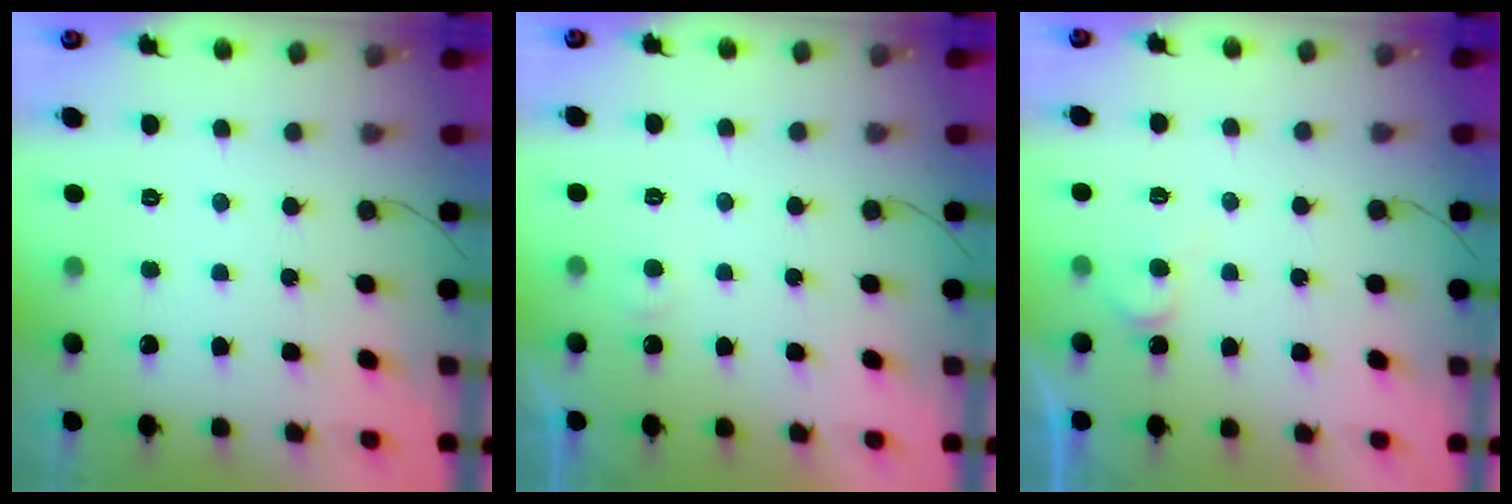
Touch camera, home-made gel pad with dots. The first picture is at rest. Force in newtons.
{"total": 3.3, "press": 3.3, "slide": 0.2}
{"total": 4.4, "press": 4.3, "slide": 0.3}